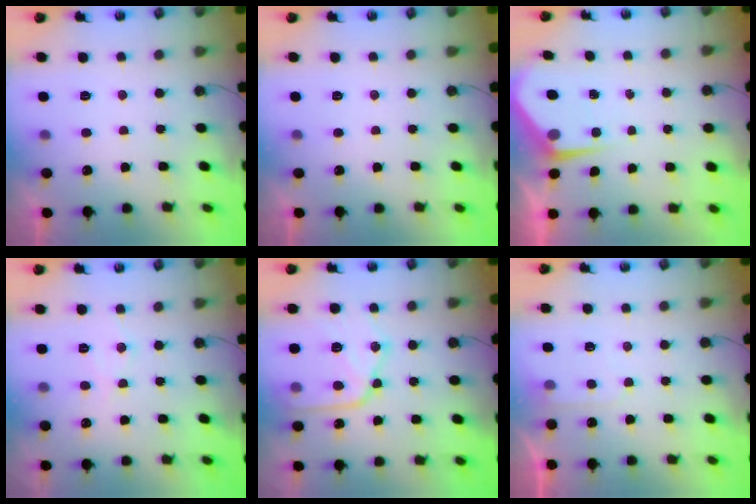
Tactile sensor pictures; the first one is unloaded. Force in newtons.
{"total": 0.0}
{"total": 5.4, "press": 5.3, "slide": 0.6}
{"total": 5.3, "press": 5.2, "slide": 0.8}
{"total": 16.0, "press": 15.9, "slide": 1.3}
{"total": 5.3, "press": 5.2, "slide": 0.7}